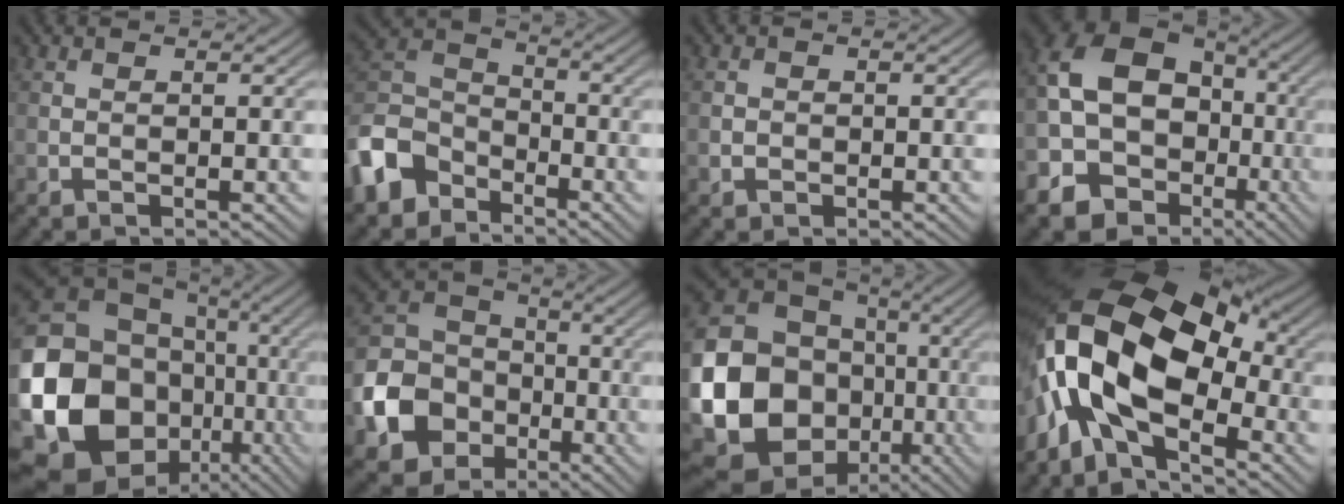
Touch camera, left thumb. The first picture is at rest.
{"total": 9.2, "force": [-5.7, 6.1, 4.0], "torque": [-0.098, -0.002, -0.144]}
{"total": 1.0, "force": [-0.3, 1.0, 0.3], "torque": [-0.003, -0.004, -0.009]}
{"total": 16.7, "force": [-3.3, 13.7, 9.0], "torque": [-0.192, -0.021, -0.057]}
{"total": 22.8, "force": [-5.4, 19.1, 11.1], "torque": [-0.263, -0.037, -0.114]}
{"total": 12.0, "force": [-4.1, 9.8, 5.6], "torque": [-0.157, -0.023, -0.092]}
{"total": 25.0, "force": [-5.3, 22.0, 10.6], "torque": [-0.258, -0.042, -0.120]}
{"total": 18.5, "force": [-2.4, 9.9, 15.4], "torque": [-0.312, 0.010, -0.054]}